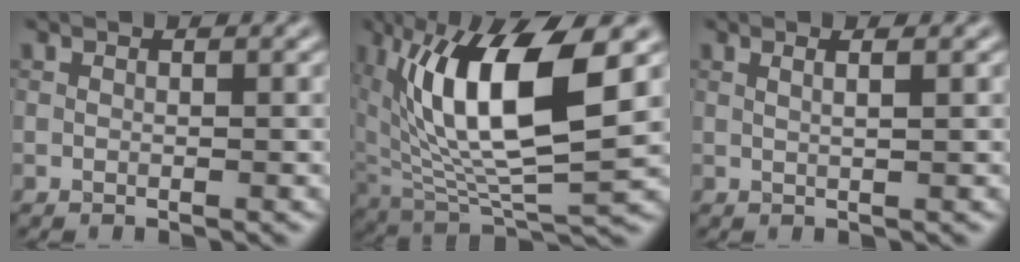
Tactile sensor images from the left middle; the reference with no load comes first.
{"total": 12.2, "force": [3.1, 4.2, 11.1], "torque": [-0.193, -0.001, 0.055]}
{"total": 1.8, "force": [0.9, 0.7, 1.5], "torque": [-0.009, 0.001, -0.004]}